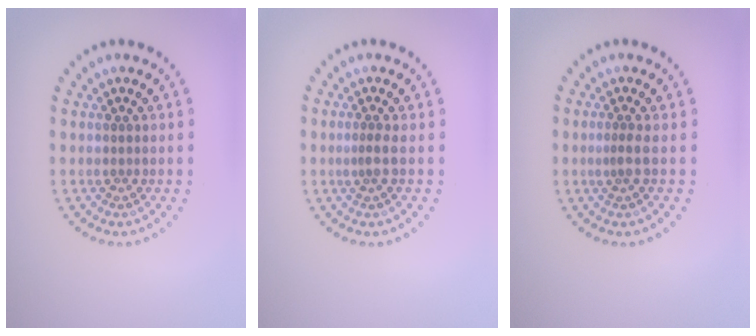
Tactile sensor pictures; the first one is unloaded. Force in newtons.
{"total": 1.0, "press": 0.6, "slide": 0.8}
{"total": 1.0, "press": 0.6, "slide": 0.8}